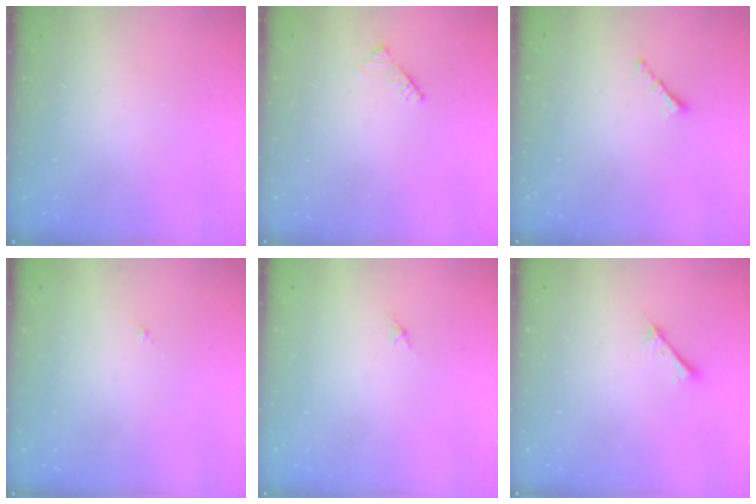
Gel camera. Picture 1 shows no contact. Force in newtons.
{"total": 2.9, "press": 2.9, "slide": 0.5}
{"total": 0.7, "press": 0.6, "slide": 0.4}
{"total": 0.8, "press": 0.7, "slide": 0.3}
{"total": 0.0}
{"total": 2.2, "press": 2.2, "slide": 0.3}